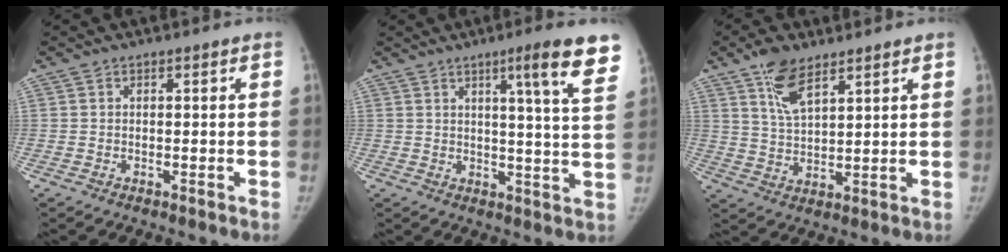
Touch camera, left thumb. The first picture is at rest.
{"total": 11.8, "force": [7.2, 0.2, 9.4], "torque": [-0.117, -0.038, 0.084]}
{"total": 8.1, "force": [5.2, 3.4, 5.2], "torque": [-0.085, -0.027, 0.101]}